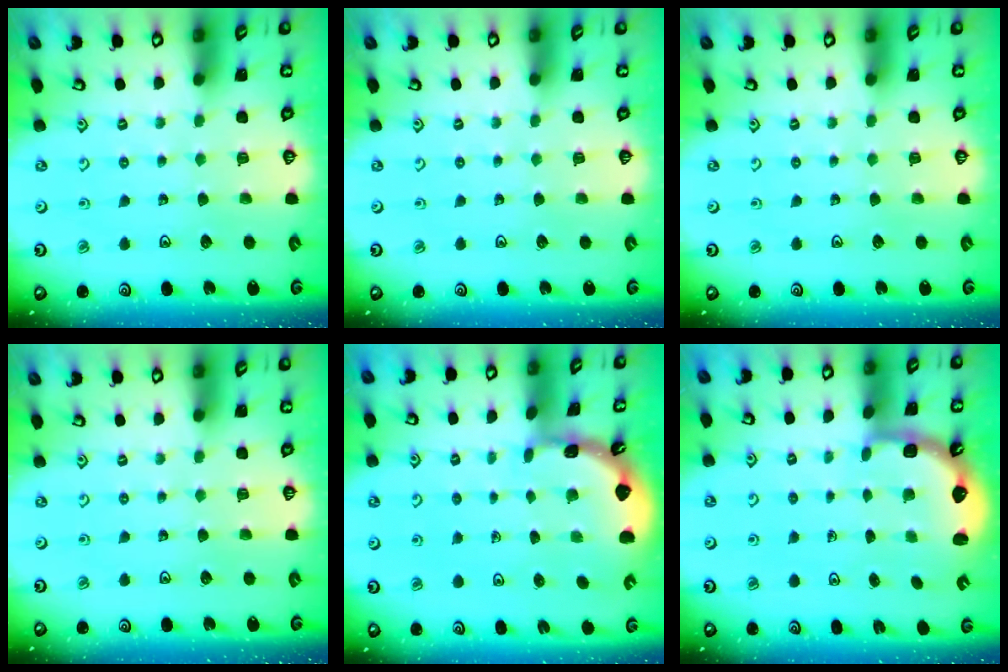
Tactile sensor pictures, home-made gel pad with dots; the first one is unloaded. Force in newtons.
{"total": 0.0}
{"total": 0.0}
{"total": 0.0}
{"total": 1.6, "press": 1.6, "slide": 0.2}
{"total": 2.8, "press": 2.2, "slide": 1.8}